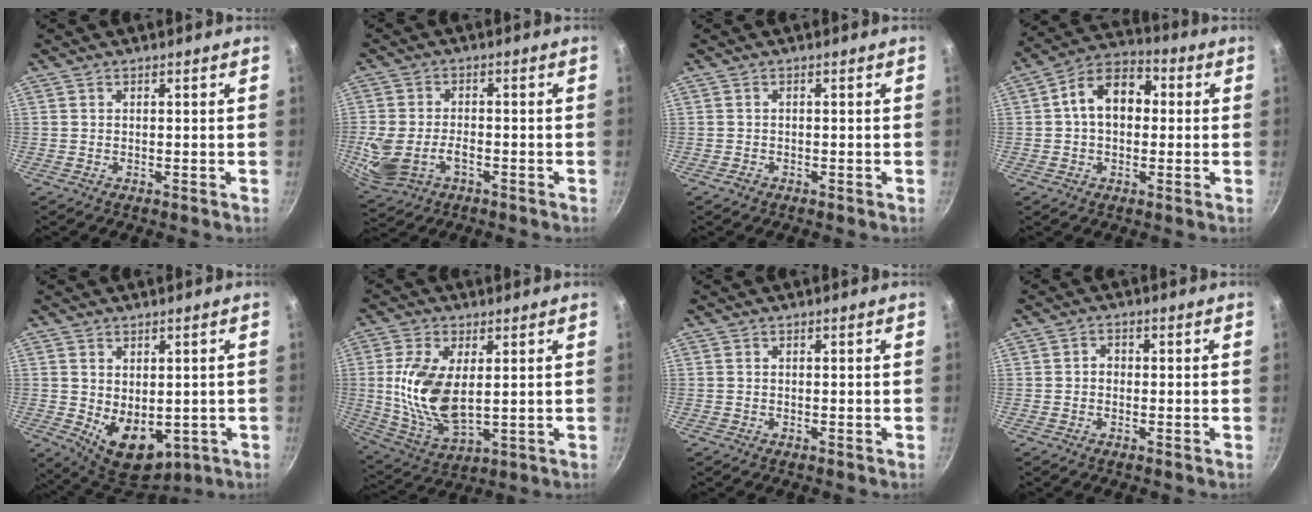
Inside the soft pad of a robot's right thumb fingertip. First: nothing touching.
{"total": 9.5, "force": [-2.7, 6.1, 6.8], "torque": [-0.138, 0.007, -0.047]}
{"total": 1.1, "force": [-0.7, 0.8, 0.3], "torque": [-0.008, 0.007, -0.013]}
{"total": 11.9, "force": [1.2, 8.3, 8.5], "torque": [-0.101, 0.034, -0.001]}
{"total": 10.6, "force": [-0.9, 7.3, 7.6], "torque": [-0.091, -0.020, 0.010]}
{"total": 14.3, "force": [1.8, 7.5, 12.1], "torque": [-0.238, -0.016, 0.043]}
{"total": 0.0}
{"total": 2.0, "force": [-0.2, 1.6, 1.1], "torque": [-0.015, 0.009, -0.008]}